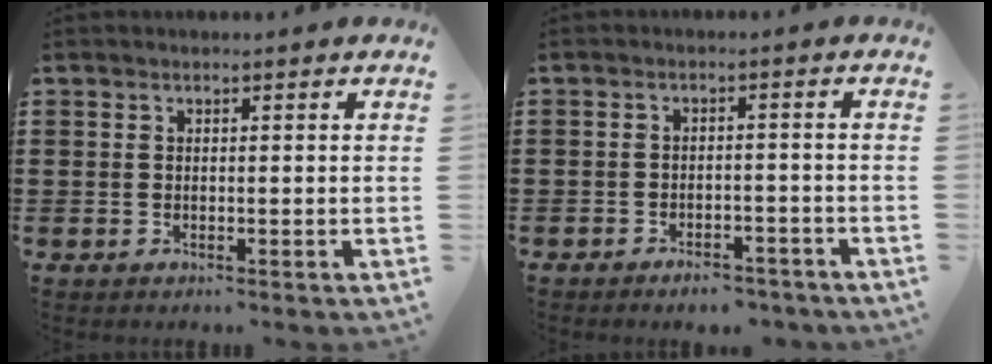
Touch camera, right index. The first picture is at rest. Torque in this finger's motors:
{"motor_torque": [-0.05, 0.14, 0.30, 0.05]}